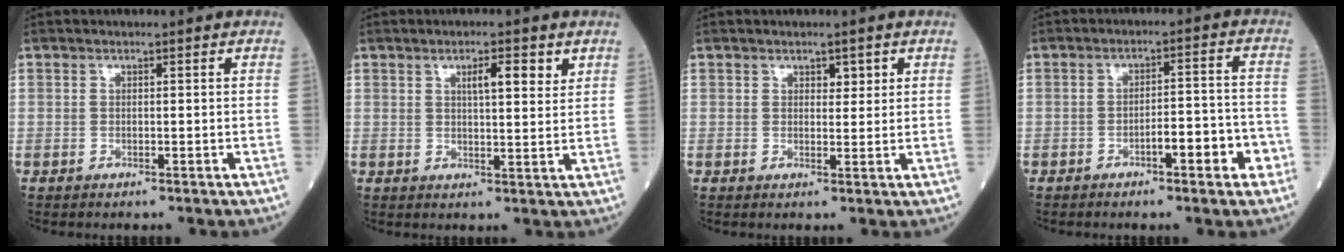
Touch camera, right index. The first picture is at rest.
{"total": 4.5, "force": [2.4, 0.9, 3.7], "torque": [-0.058, 0.000, 0.036]}
{"total": 1.9, "force": [1.1, 1.0, 1.2], "torque": [-0.012, 0.000, 0.016]}
{"total": 6.3, "force": [-3.2, 1.4, 5.3], "torque": [-0.066, 0.018, -0.042]}